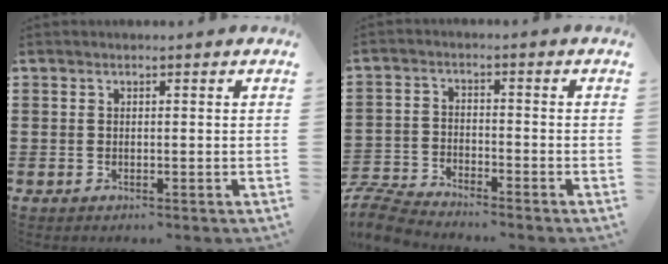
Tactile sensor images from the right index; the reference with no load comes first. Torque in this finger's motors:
{"motor_torque": [-0.09, -0.04, -1.05, -0.01]}